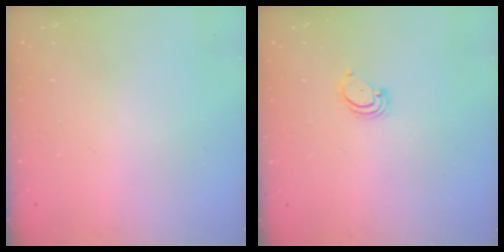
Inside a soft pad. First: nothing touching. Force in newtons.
{"total": 2.3, "press": 2.3, "slide": 0.2}